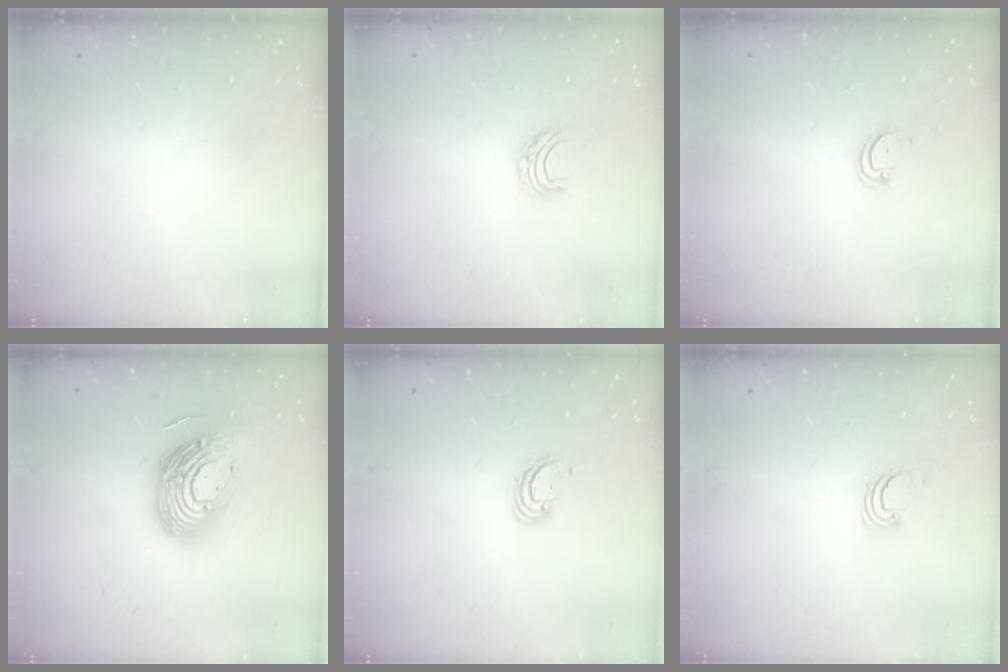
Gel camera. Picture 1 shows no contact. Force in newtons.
{"total": 5.6, "press": 5.6, "slide": 0.5}
{"total": 3.0, "press": 3.0, "slide": 0.3}
{"total": 17.9, "press": 17.9, "slide": 1.2}
{"total": 3.0, "press": 3.0, "slide": 0.2}
{"total": 1.7, "press": 1.7, "slide": 0.1}